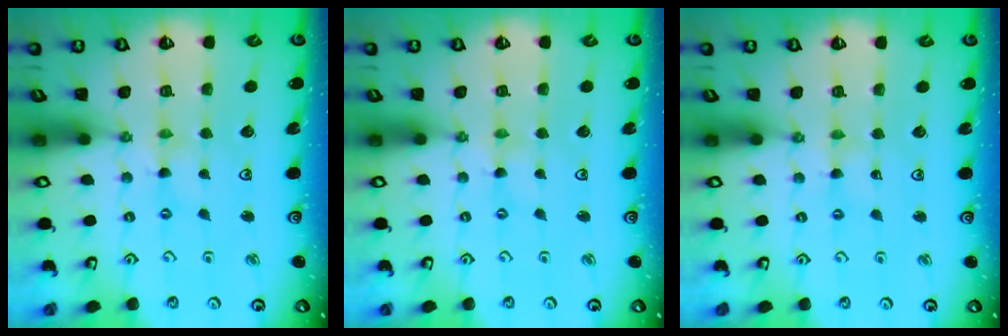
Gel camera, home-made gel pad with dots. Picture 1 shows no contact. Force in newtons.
{"total": 0.0}
{"total": 2.0, "press": 2.0, "slide": 0.3}